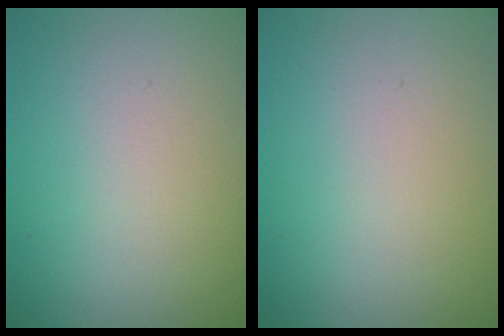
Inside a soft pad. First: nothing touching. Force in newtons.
{"total": 0.0}